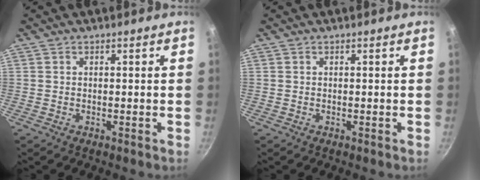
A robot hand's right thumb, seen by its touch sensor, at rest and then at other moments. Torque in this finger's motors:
{"motor_torque": [-0.01, 0.00, -0.02, -0.18, 0.01]}